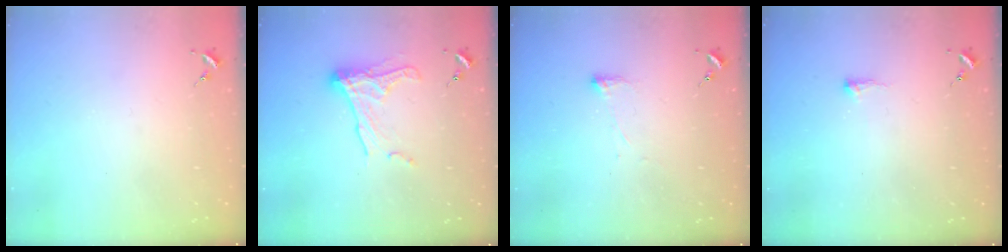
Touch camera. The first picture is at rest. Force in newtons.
{"total": 11.9, "press": 11.9, "slide": 0.9}
{"total": 2.8, "press": 2.7, "slide": 0.8}
{"total": 3.4, "press": 3.3, "slide": 0.7}